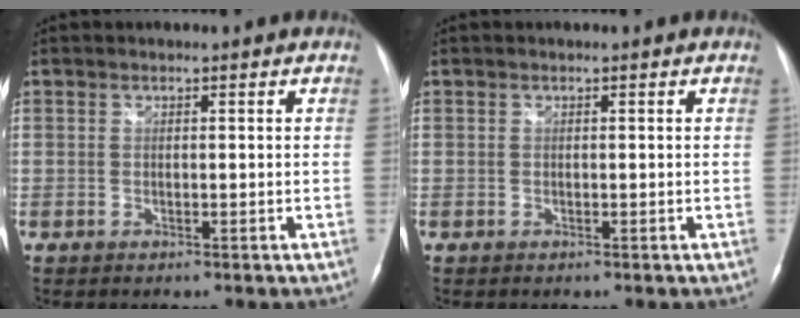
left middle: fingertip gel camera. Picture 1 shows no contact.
{"total": 0.0}